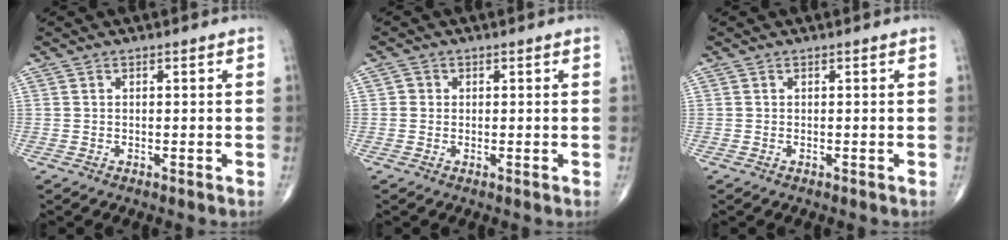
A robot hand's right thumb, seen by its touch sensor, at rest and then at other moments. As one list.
[{"total": 1.3, "force": [0.1, 1.3, 0.3], "torque": [0.002, 0.002, -0.001]}, {"total": 0.0}]